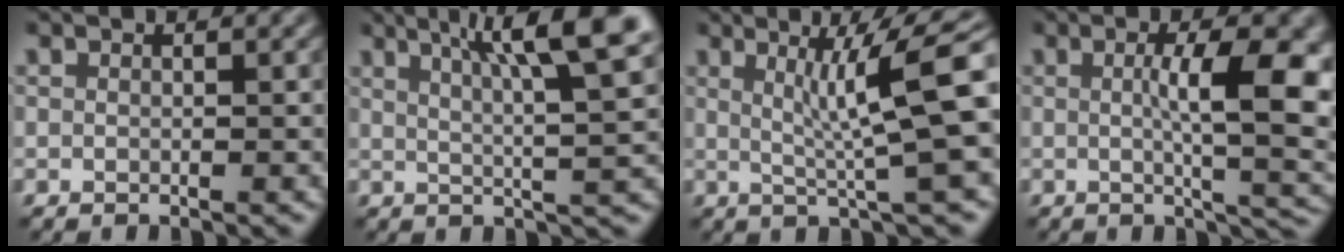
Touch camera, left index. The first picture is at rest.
{"total": 9.4, "force": [4.4, 1.8, 8.1], "torque": [-0.098, 0.024, 0.064]}
{"total": 7.8, "force": [1.9, 1.1, 7.5], "torque": [-0.102, 0.006, 0.032]}
{"total": 9.4, "force": [0.7, 2.5, 9.0], "torque": [-0.120, -0.001, 0.015]}